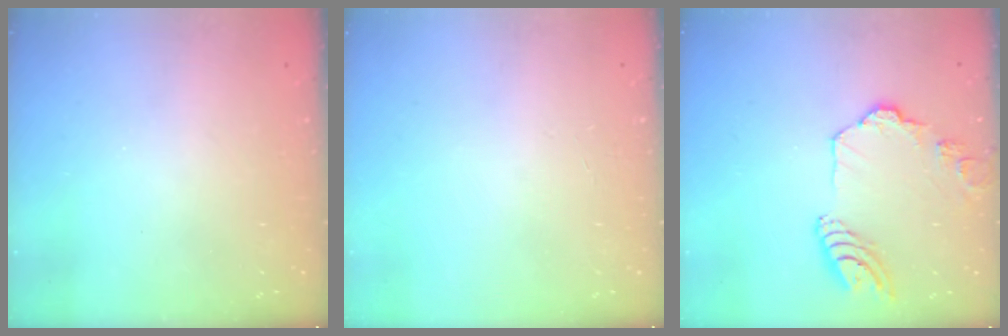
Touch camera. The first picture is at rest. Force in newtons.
{"total": 2.7, "press": 2.7, "slide": 0.3}
{"total": 14.2, "press": 14.1, "slide": 1.6}